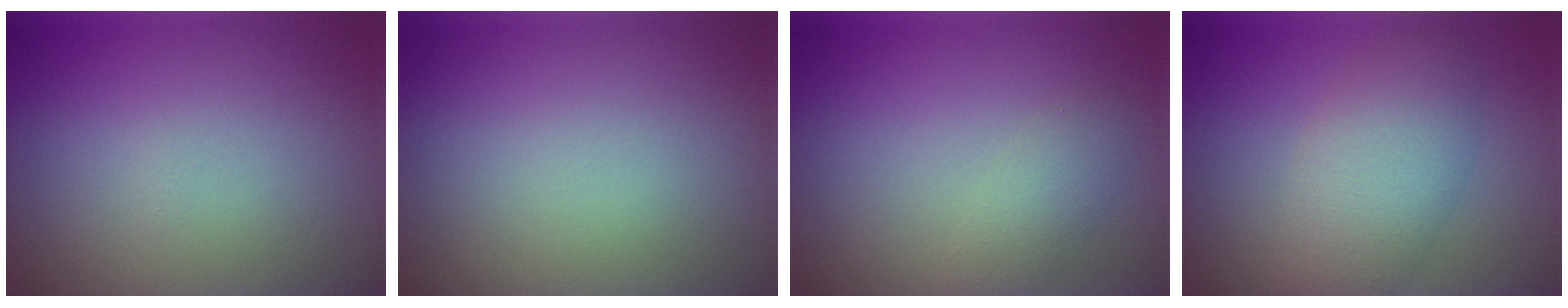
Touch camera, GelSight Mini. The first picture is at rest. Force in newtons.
{"total": 0.0}
{"total": 2.0, "press": 2.0, "slide": 0.2}
{"total": 5.5, "press": 5.5, "slide": 0.1}